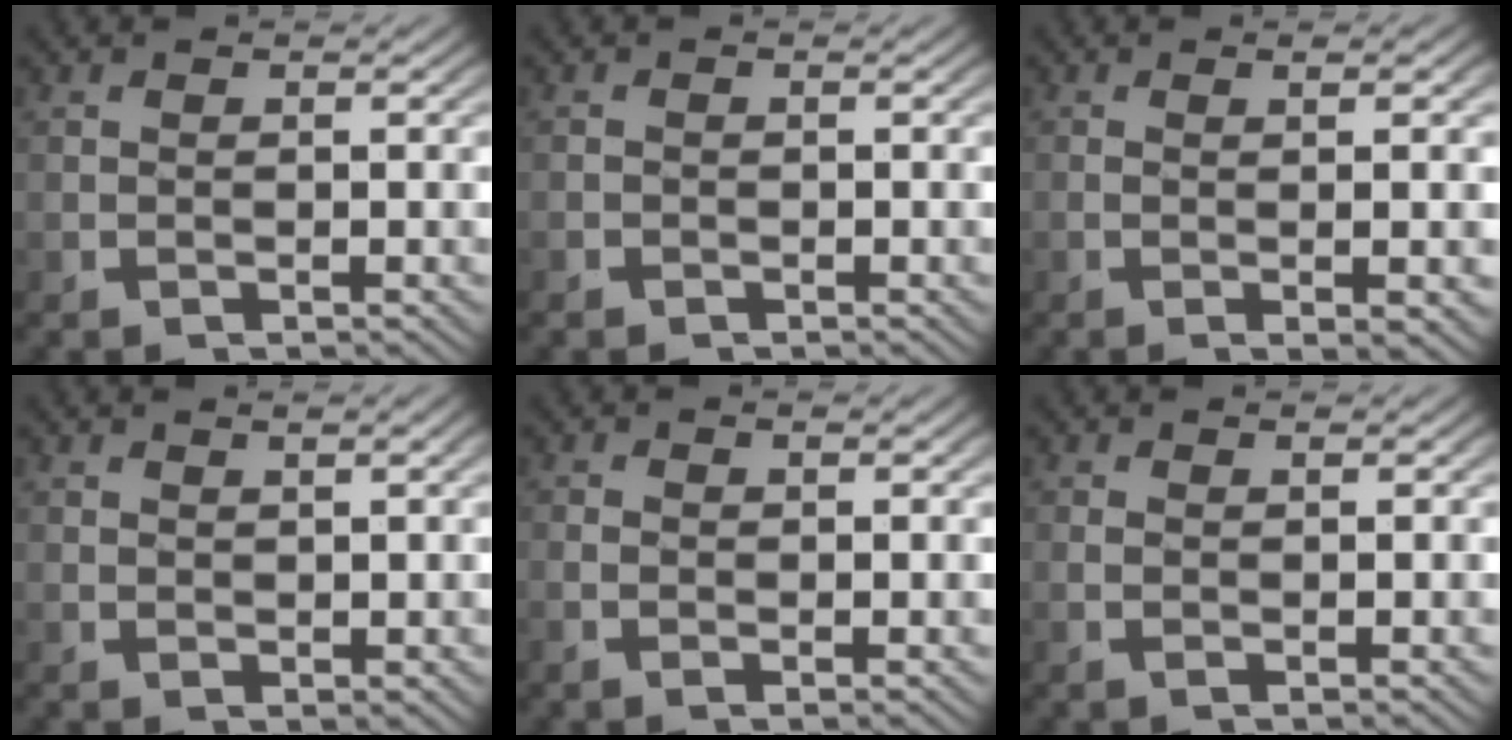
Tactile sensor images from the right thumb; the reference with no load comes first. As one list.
[{"total": 0.6, "force": [-0.6, 0.3, 0.0], "torque": [0.000, -0.006, -0.011]}, {"total": 3.9, "force": [-0.4, 0.2, 3.8], "torque": [-0.064, -0.006, 0.000]}, {"total": 1.1, "force": [1.0, 0.1, 0.5], "torque": [-0.003, -0.002, 0.027]}, {"total": 1.0, "force": [0.2, 0.1, 1.0], "torque": [-0.026, -0.006, 0.008]}, {"total": 1.2, "force": [0.5, -0.1, 1.1], "torque": [-0.026, -0.006, 0.015]}]